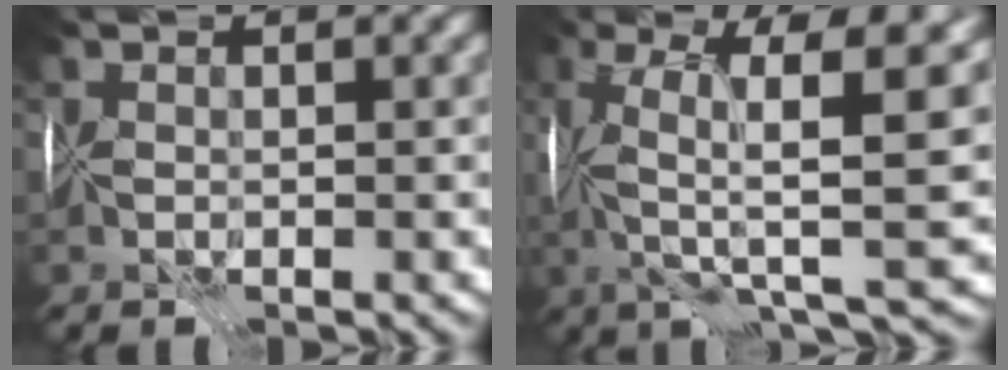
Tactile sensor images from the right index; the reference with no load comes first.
{"total": 10.8, "force": [2.1, 2.3, 10.4], "torque": [-0.182, 0.008, 0.037]}